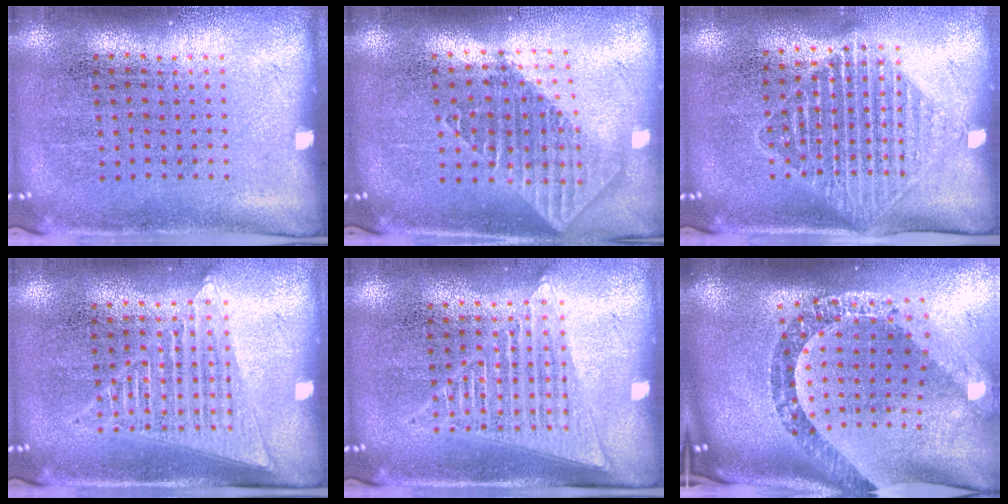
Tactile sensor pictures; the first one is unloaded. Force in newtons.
{"total": 1.8, "press": 1.5, "slide": 1.0}
{"total": 1.7, "press": 1.4, "slide": 1.0}
{"total": 1.6, "press": 1.5, "slide": 0.6}
{"total": 1.6, "press": 1.5, "slide": 0.6}
{"total": 3.2, "press": 2.3, "slide": 2.2}